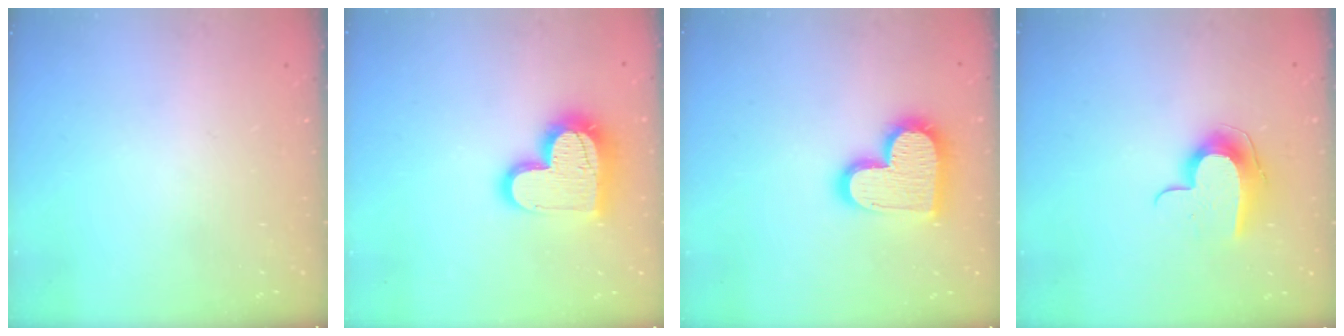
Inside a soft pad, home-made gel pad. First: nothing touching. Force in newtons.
{"total": 17.0, "press": 16.9, "slide": 1.1}
{"total": 17.6, "press": 17.5, "slide": 1.2}
{"total": 9.7, "press": 9.7, "slide": 0.4}